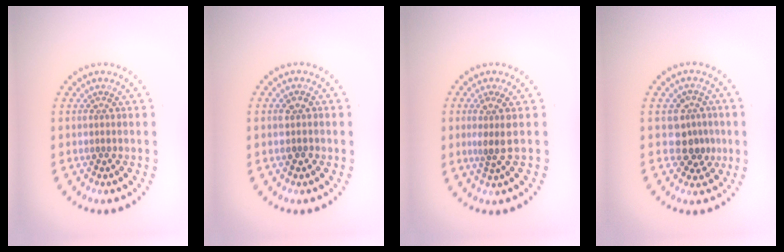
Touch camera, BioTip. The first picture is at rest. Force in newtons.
{"total": 1.6, "press": 1.5, "slide": 0.4}
{"total": 2.1, "press": 1.5, "slide": 1.5}
{"total": 3.0, "press": 2.6, "slide": 1.5}